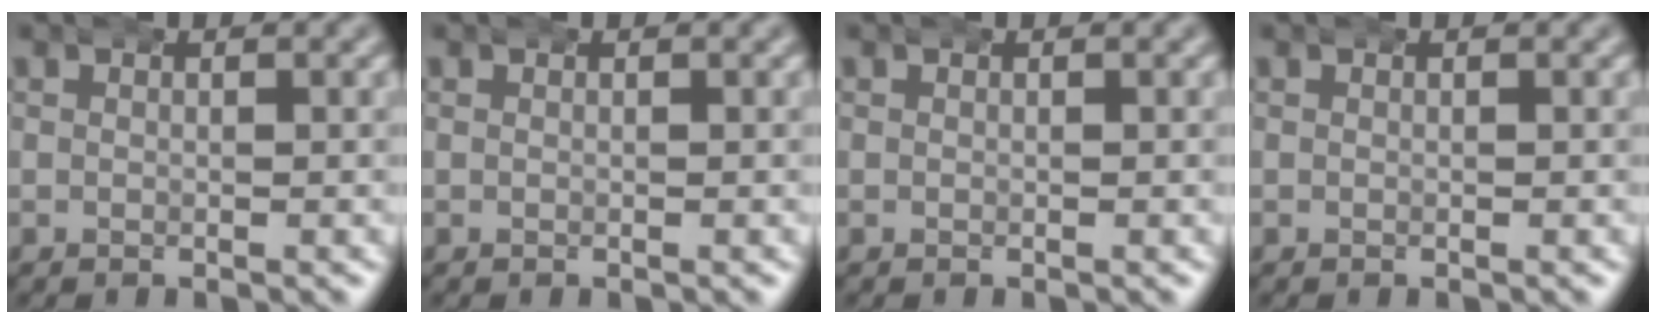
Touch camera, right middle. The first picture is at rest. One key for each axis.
{"total": 0.0}
{"total": 0.0}
{"total": 0.0}